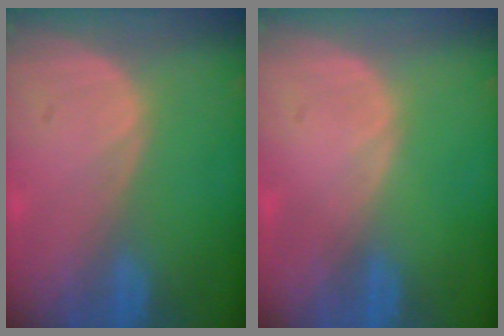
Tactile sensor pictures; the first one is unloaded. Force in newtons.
{"total": 0.0}